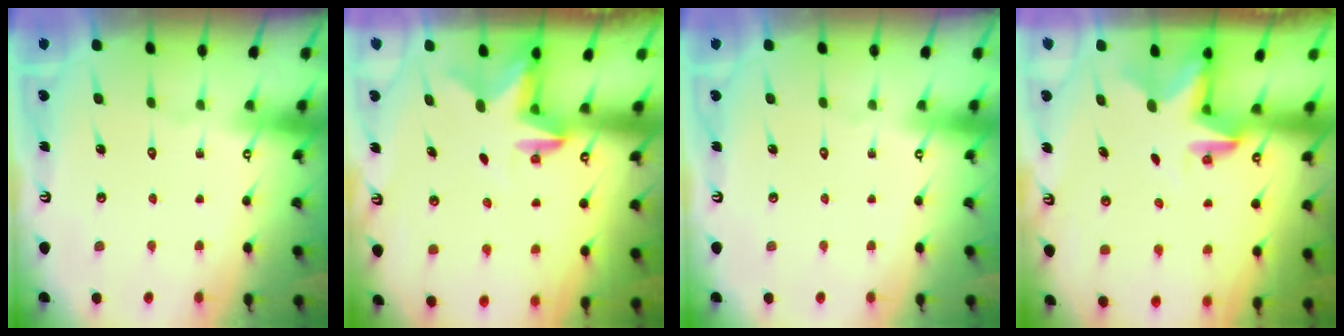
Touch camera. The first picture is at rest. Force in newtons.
{"total": 2.8, "press": 2.7, "slide": 0.5}
{"total": 0.0}
{"total": 3.3, "press": 3.3, "slide": 0.2}